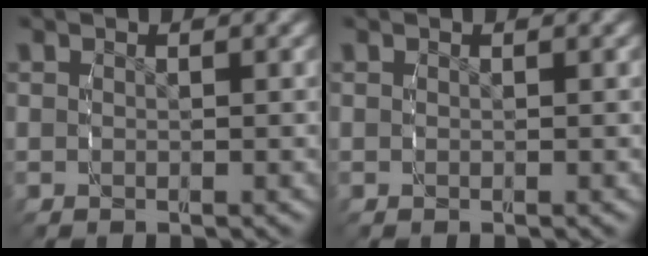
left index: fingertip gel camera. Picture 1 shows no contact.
{"total": 0.0}